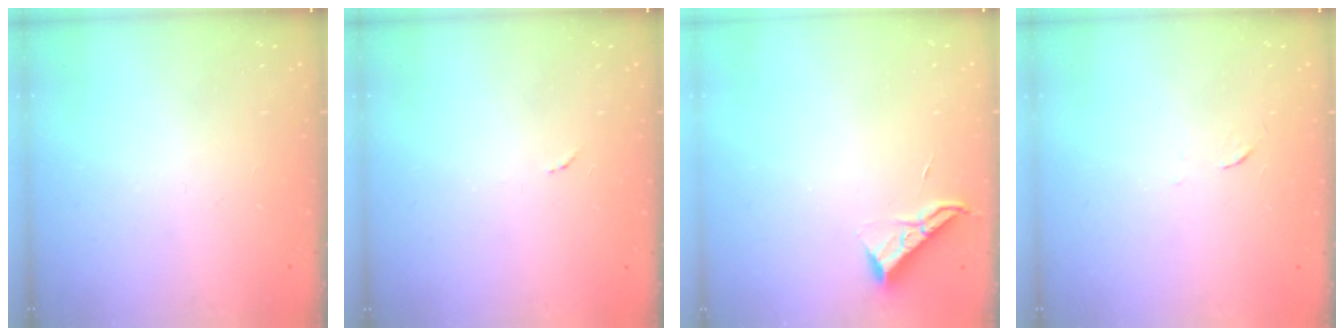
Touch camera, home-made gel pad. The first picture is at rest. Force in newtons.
{"total": 3.3, "press": 3.3, "slide": 0.2}
{"total": 6.8, "press": 6.8, "slide": 0.5}
{"total": 3.7, "press": 3.4, "slide": 1.3}